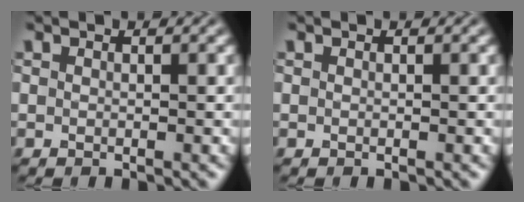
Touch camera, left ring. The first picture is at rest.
{"total": 0.0}